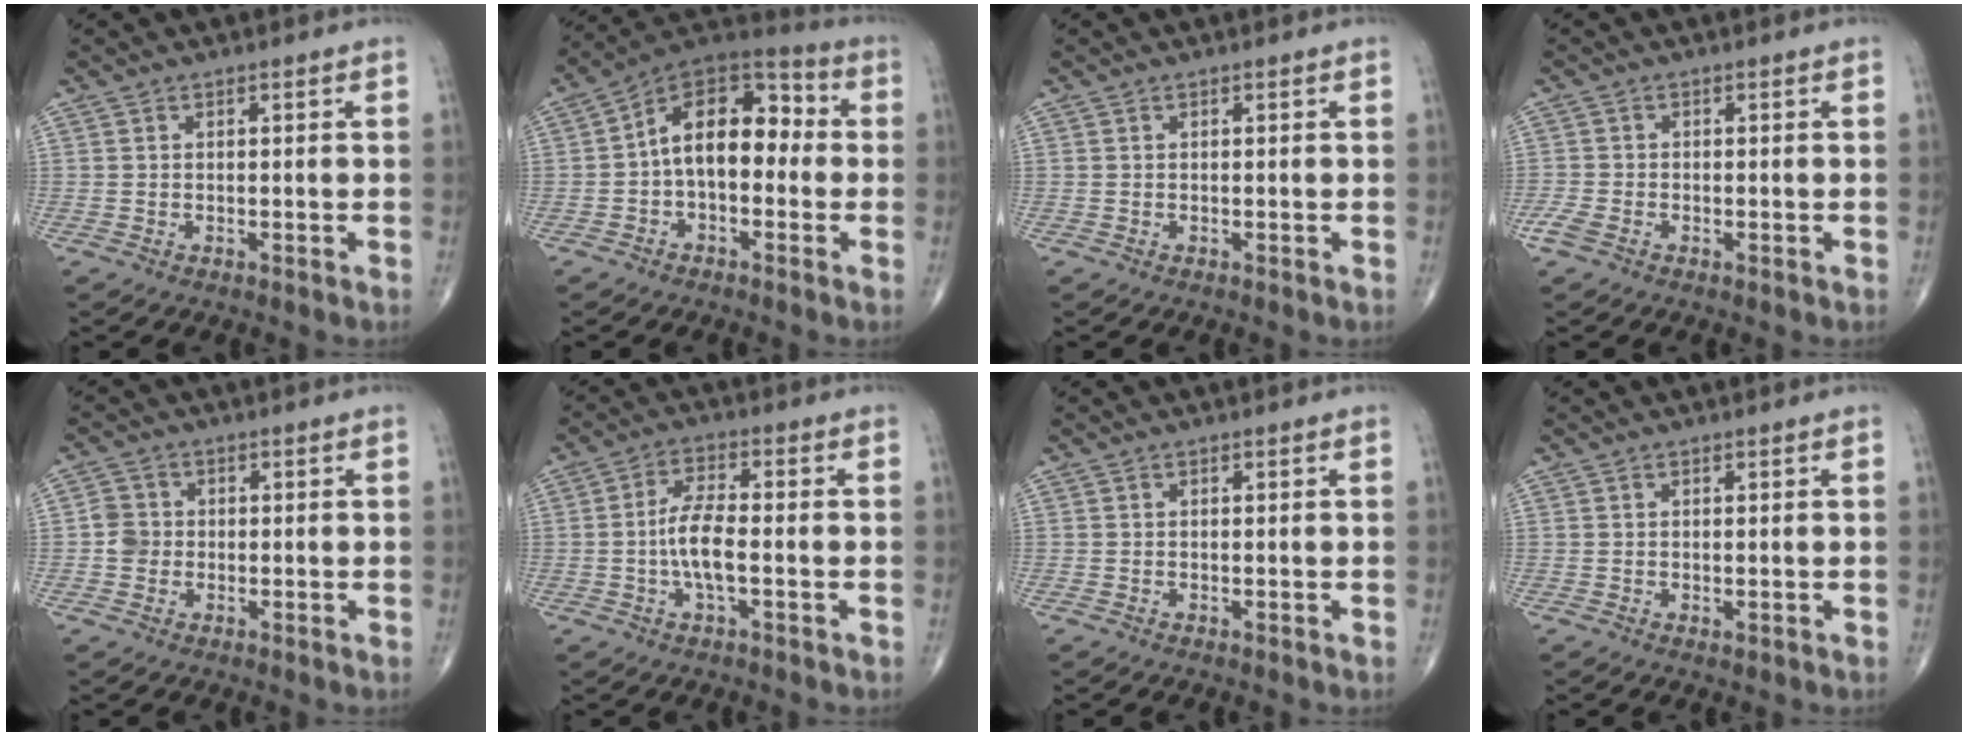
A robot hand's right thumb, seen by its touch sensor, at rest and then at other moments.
{"total": 14.4, "force": [-0.4, 8.8, 11.4], "torque": [-0.147, 0.049, -0.024]}
{"total": 0.0}
{"total": 2.5, "force": [-1.4, 1.4, 1.6], "torque": [-0.048, -0.001, -0.032]}
{"total": 3.5, "force": [-0.4, 3.3, 1.1], "torque": [-0.007, 0.007, -0.012]}
{"total": 6.9, "force": [-1.2, 2.3, 6.4], "torque": [-0.135, 0.014, -0.028]}
{"total": 0.0}
{"total": 0.7, "force": [0.0, 0.3, 0.6], "torque": [-0.012, -0.004, 0.001]}